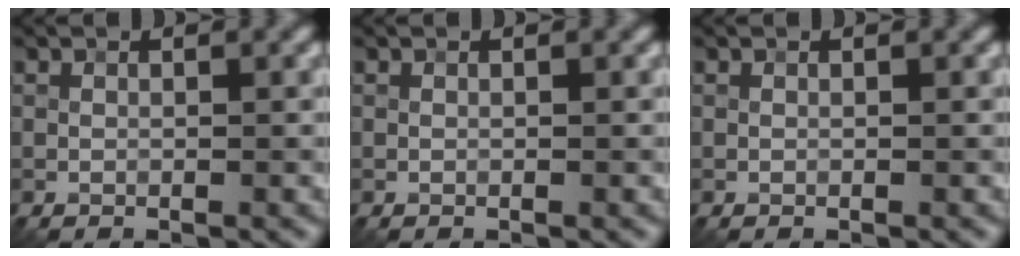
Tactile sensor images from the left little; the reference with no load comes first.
{"total": 0.0}
{"total": 0.0}